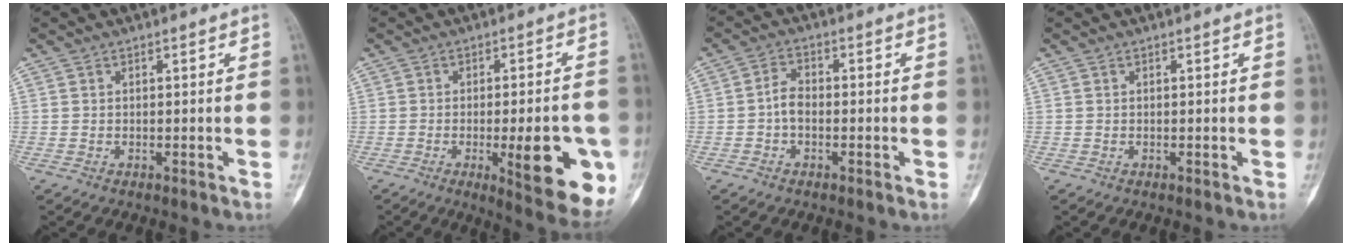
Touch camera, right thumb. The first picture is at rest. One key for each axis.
{"total": 15.6, "fx": -4.6, "fy": 4.4, "fz": 14.2, "tx": -0.149, "ty": 0.001, "tz": -0.046}
{"total": 3.5, "fx": -0.9, "fy": 2.3, "fz": 2.5, "tx": -0.041, "ty": 0.014, "tz": -0.023}
{"total": 0.0}